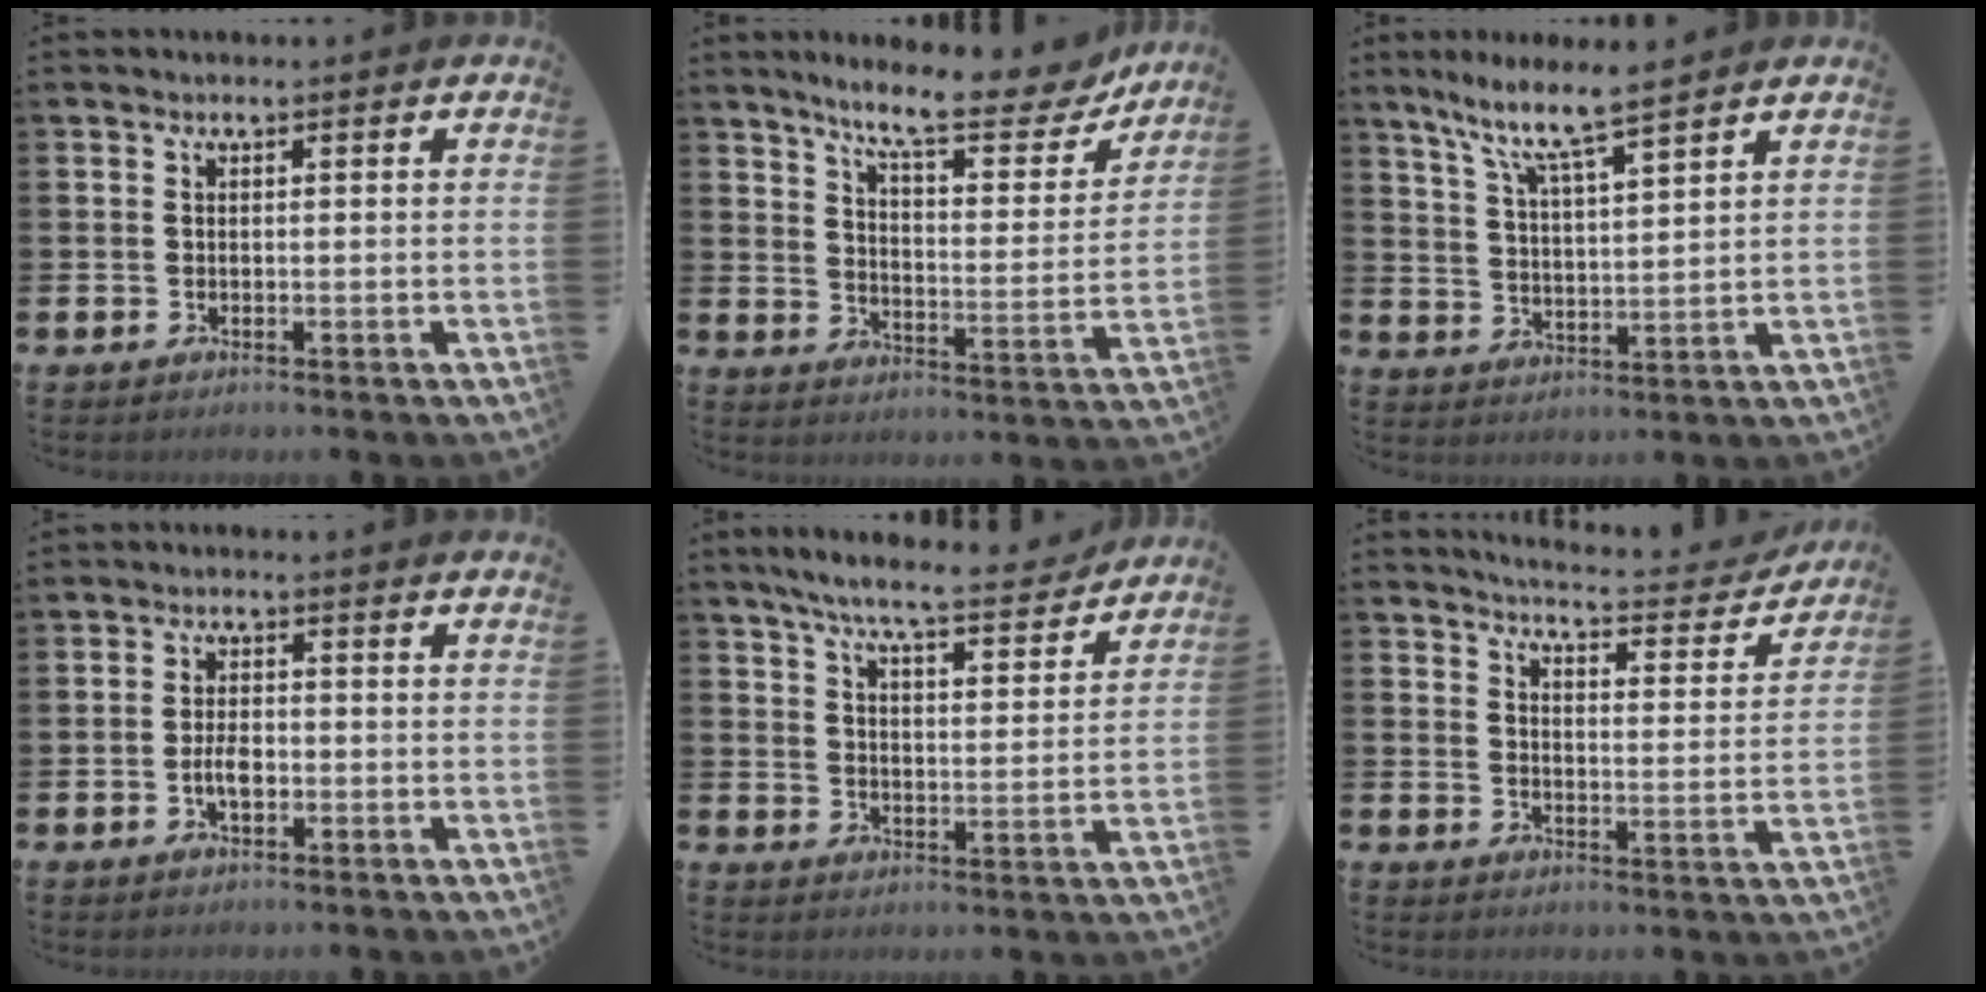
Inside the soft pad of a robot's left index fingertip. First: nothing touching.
{"total": 10.0, "force": [8.7, 2.1, 4.5], "torque": [-0.097, -0.054, 0.145]}
{"total": 7.3, "force": [6.5, 0.1, 3.4], "torque": [-0.090, -0.033, 0.112]}
{"total": 3.0, "force": [-0.7, 1.5, 2.5], "torque": [-0.046, 0.002, -0.014]}
{"total": 7.7, "force": [7.1, 0.4, 2.9], "torque": [-0.068, -0.047, 0.119]}
{"total": 4.6, "force": [4.6, 0.3, 0.8], "torque": [-0.031, -0.040, 0.073]}